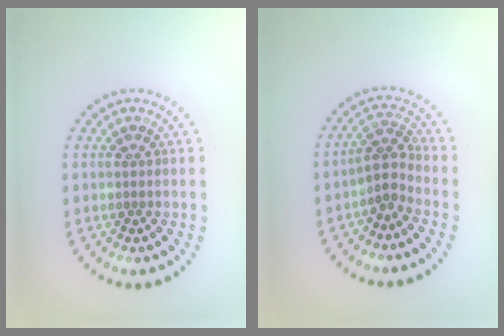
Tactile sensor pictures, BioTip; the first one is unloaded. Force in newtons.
{"total": 2.3, "press": 1.6, "slide": 1.7}